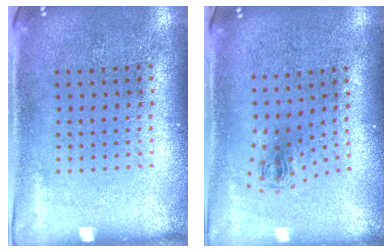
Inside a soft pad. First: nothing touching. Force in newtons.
{"total": 0.8, "press": 0.4, "slide": 0.7}